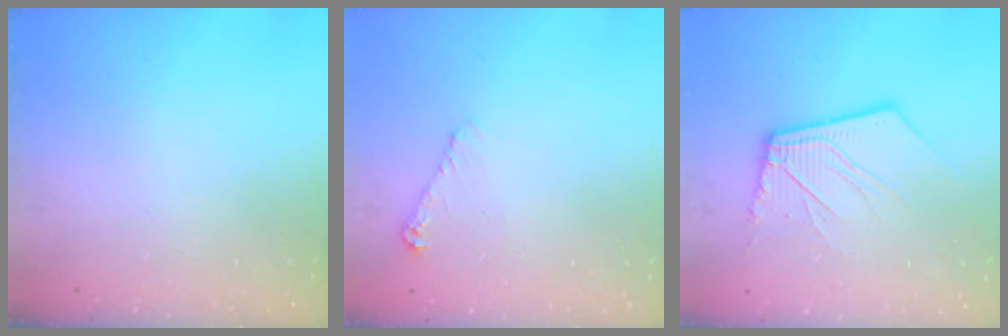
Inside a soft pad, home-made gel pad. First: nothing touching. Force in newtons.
{"total": 5.3, "press": 5.2, "slide": 0.8}
{"total": 12.4, "press": 12.3, "slide": 1.7}